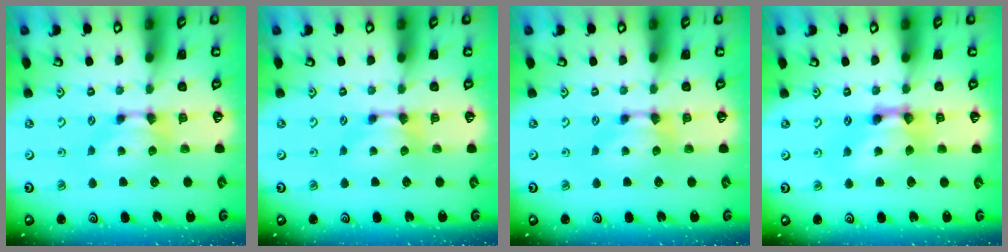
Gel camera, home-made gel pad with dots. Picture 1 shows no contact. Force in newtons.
{"total": 0.0}
{"total": 0.0}
{"total": 4.2, "press": 4.2, "slide": 0.3}